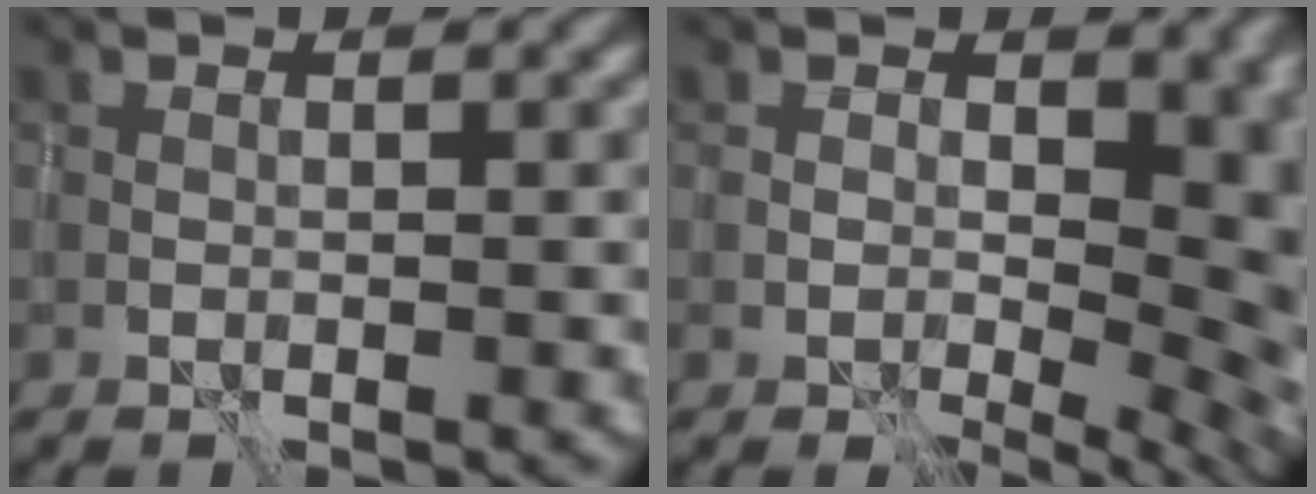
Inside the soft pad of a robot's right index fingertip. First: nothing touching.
{"total": 11.9, "force": [1.3, 7.9, 8.8], "torque": [-0.088, -0.013, 0.034]}